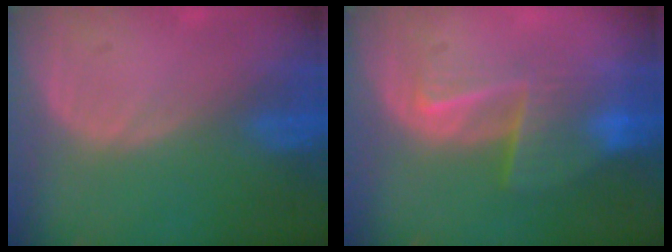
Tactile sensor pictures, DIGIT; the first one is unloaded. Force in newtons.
{"total": 6.7, "press": 6.4, "slide": 2.0}